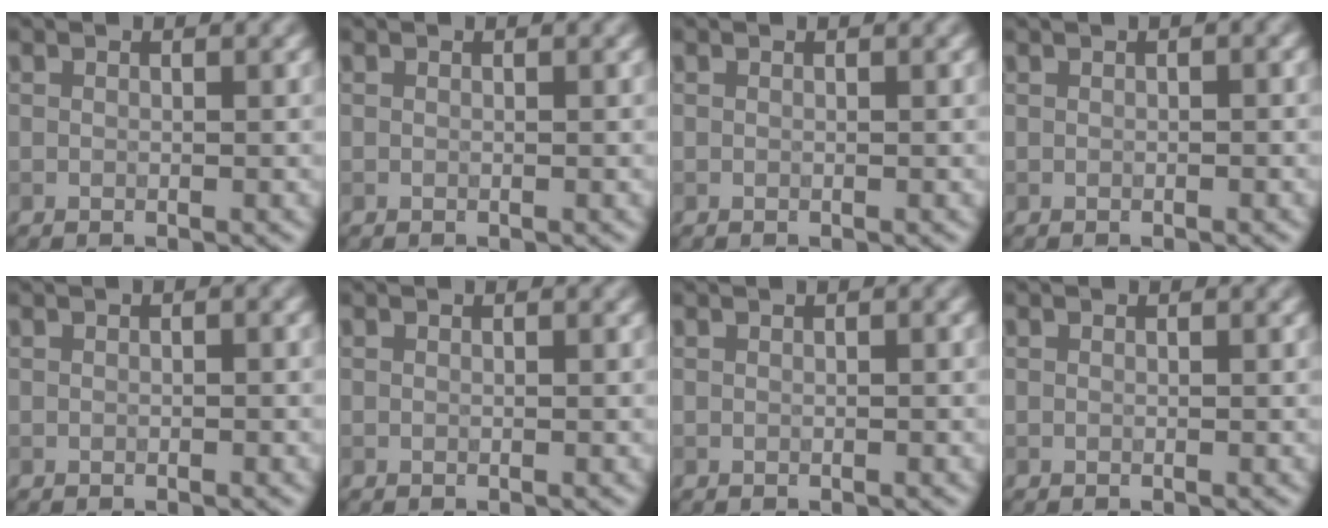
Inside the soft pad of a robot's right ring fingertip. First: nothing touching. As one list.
[{"total": 0.0}, {"total": 0.0}, {"total": 0.9, "force": [0.3, 0.2, 0.8], "torque": [-0.013, 0.003, 0.003]}, {"total": 0.6, "force": [0.1, 0.2, 0.5], "torque": [-0.006, 0.002, 0.002]}, {"total": 0.0}, {"total": 0.6, "force": [0.2, 0.1, 0.5], "torque": [-0.007, 0.004, 0.003]}, {"total": 0.0}]